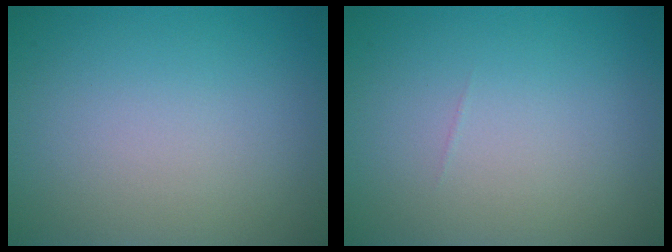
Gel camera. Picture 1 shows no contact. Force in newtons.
{"total": 0.0}